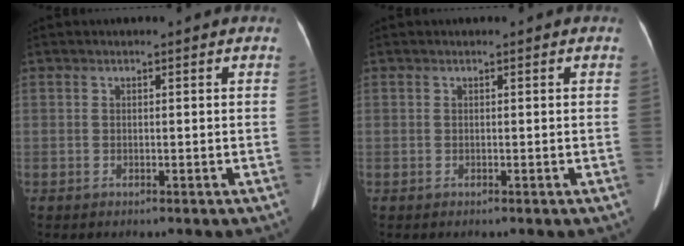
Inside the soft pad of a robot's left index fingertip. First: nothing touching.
{"total": 0.0}